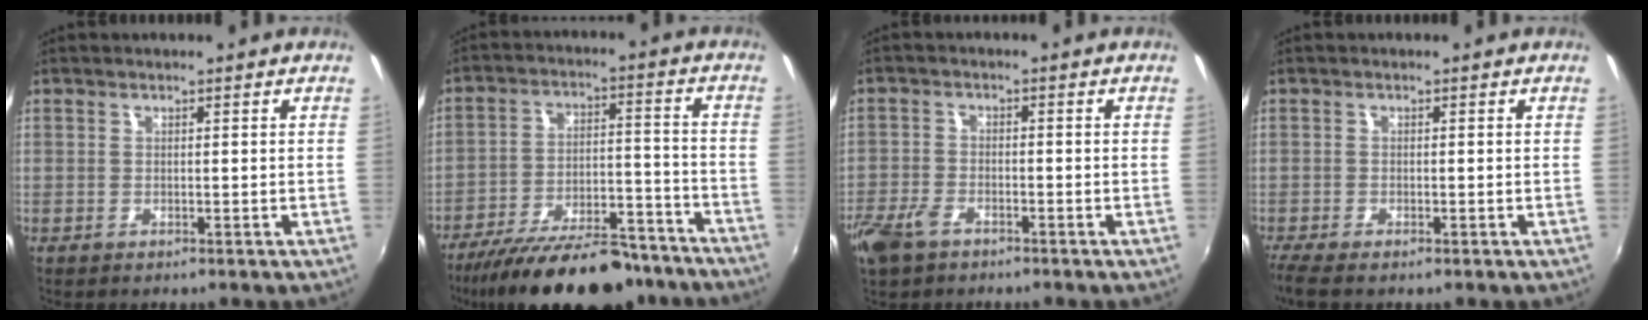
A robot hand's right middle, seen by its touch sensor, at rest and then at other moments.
{"total": 23.2, "force": [-19.1, 7.1, 11.2], "torque": [-0.200, -0.016, -0.271]}
{"total": 7.1, "force": [-4.6, 3.7, 3.8], "torque": [-0.102, -0.011, -0.092]}
{"total": 3.5, "force": [-2.7, 0.7, 2.2], "torque": [-0.054, -0.016, -0.051]}